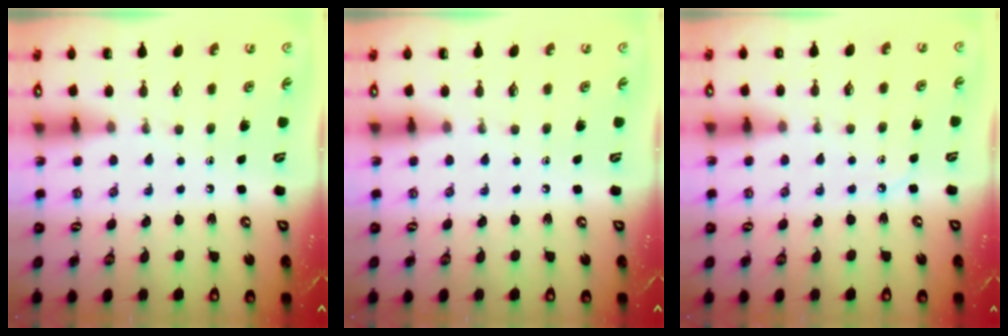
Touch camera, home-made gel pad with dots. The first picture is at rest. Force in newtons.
{"total": 0.0}
{"total": 3.4, "press": 3.3, "slide": 0.5}